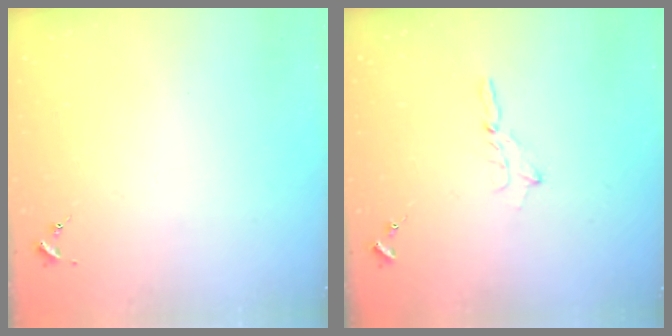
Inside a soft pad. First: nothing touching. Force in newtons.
{"total": 2.3, "press": 2.3, "slide": 0.2}